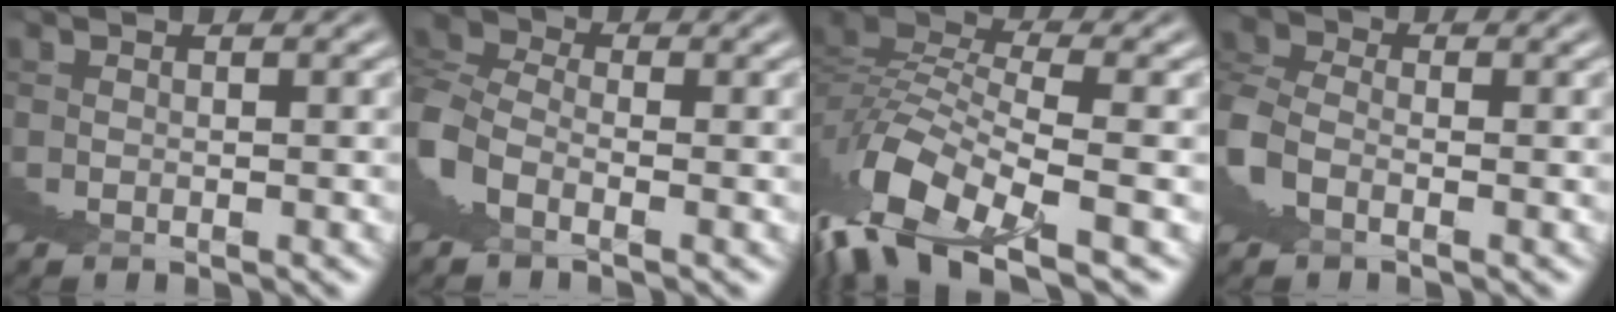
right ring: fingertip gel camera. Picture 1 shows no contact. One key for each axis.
{"total": 7.8, "fx": 3.5, "fy": 6.0, "fz": 3.5, "tx": -0.078, "ty": 0.019, "tz": 0.042}
{"total": 3.4, "fx": 0.8, "fy": -0.1, "fz": 3.3, "tx": -0.073, "ty": 0.014, "tz": 0.011}
{"total": 7.0, "fx": 2.1, "fy": 6.4, "fz": 1.8, "tx": -0.052, "ty": 0.013, "tz": 0.018}